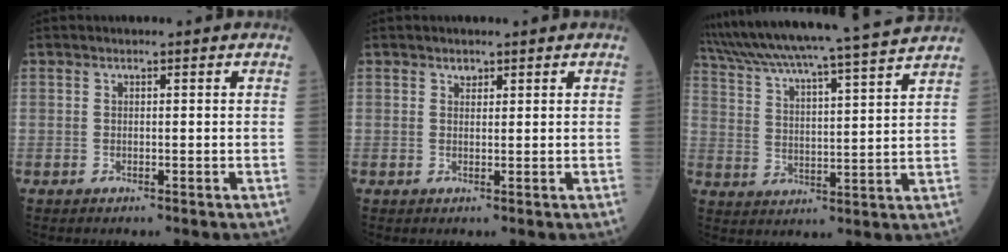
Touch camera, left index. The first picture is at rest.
{"total": 0.9, "force": [0.7, 0.5, 0.3], "torque": [-0.008, -0.003, 0.010]}
{"total": 21.5, "force": [19.3, -1.3, 9.5], "torque": [-0.179, -0.012, 0.290]}